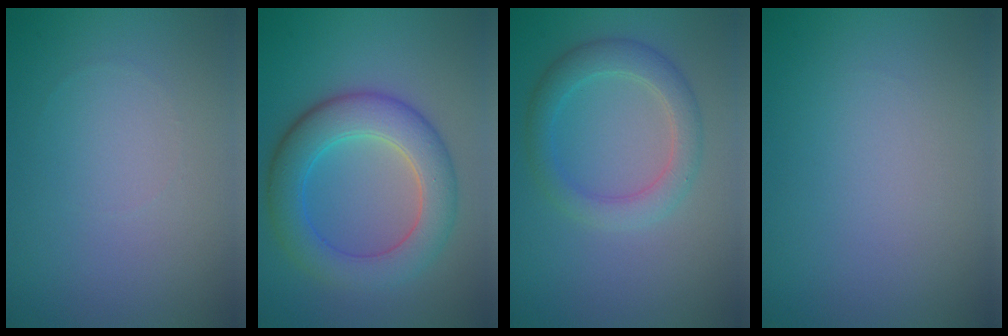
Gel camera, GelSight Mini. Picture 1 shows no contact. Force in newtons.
{"total": 6.6, "press": 6.6, "slide": 0.1}
{"total": 3.4, "press": 3.4, "slide": 0.1}
{"total": 0.0}